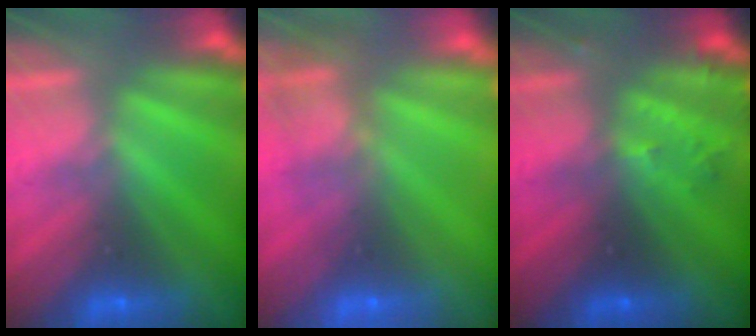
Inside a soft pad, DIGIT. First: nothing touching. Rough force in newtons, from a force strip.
{"total": 10.8}
{"total": 2.8}